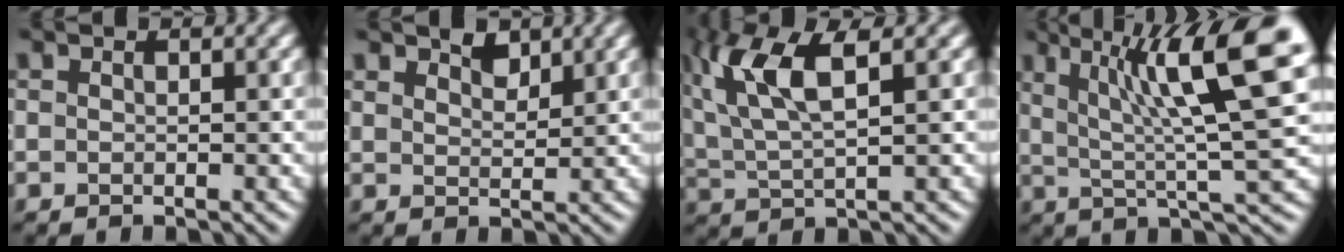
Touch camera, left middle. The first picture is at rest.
{"total": 2.2, "force": [2.0, 0.6, 0.6], "torque": [-0.005, 0.007, 0.032]}
{"total": 7.5, "force": [3.1, 2.3, 6.4], "torque": [-0.142, 0.019, 0.063]}
{"total": 11.5, "force": [4.2, 2.1, 10.5], "torque": [-0.156, 0.017, 0.071]}